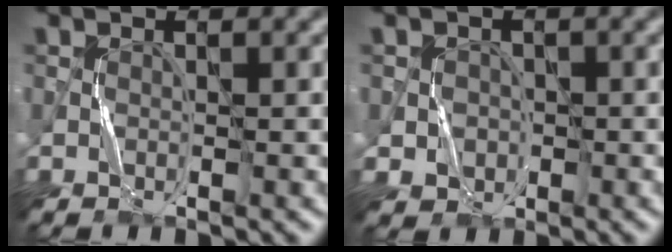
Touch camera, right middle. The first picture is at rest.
{"total": 2.7, "force": [-0.6, 2.7, 0.2], "torque": [0.012, 0.009, -0.017]}